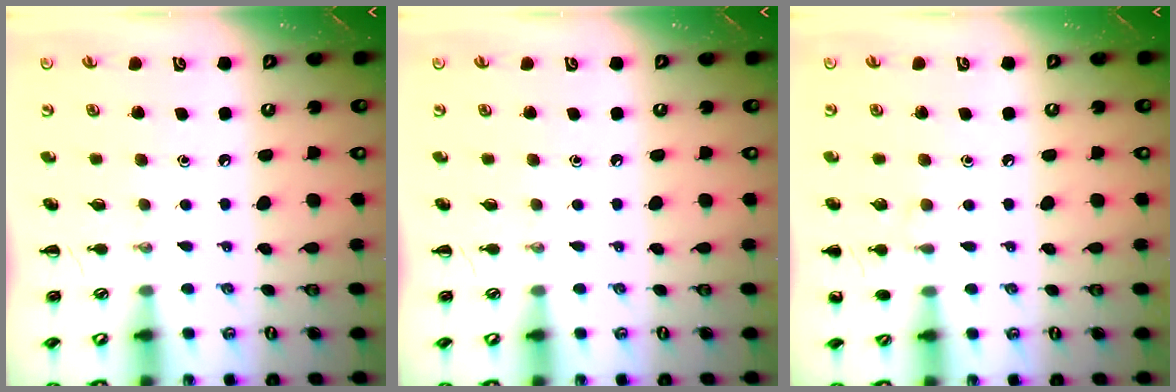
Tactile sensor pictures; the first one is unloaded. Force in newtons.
{"total": 0.0}
{"total": 5.9, "press": 5.6, "slide": 1.8}